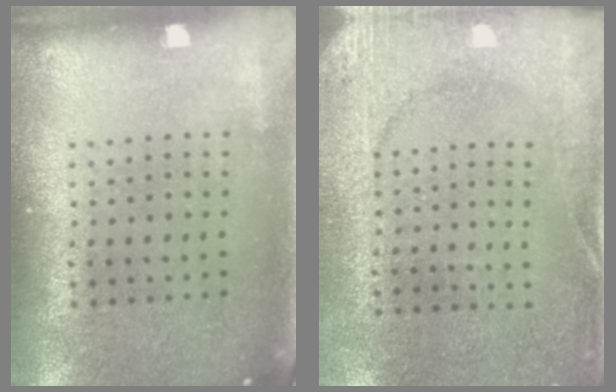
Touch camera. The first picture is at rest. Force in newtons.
{"total": 2.6, "press": 2.4, "slide": 0.9}